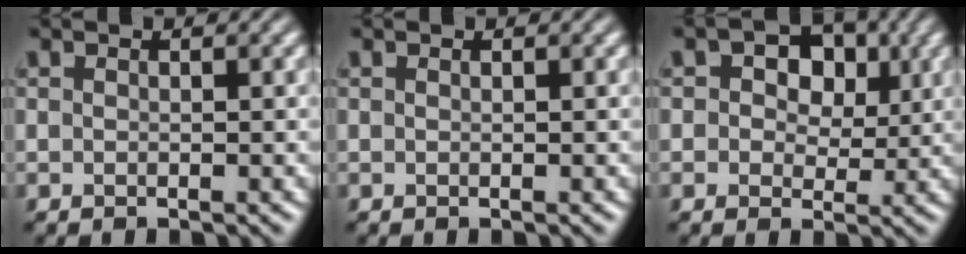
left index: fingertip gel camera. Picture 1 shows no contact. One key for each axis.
{"total": 0.0}
{"total": 5.5, "fx": 1.7, "fy": 3.8, "fz": 3.6, "tx": -0.042, "ty": 0.008, "tz": 0.003}